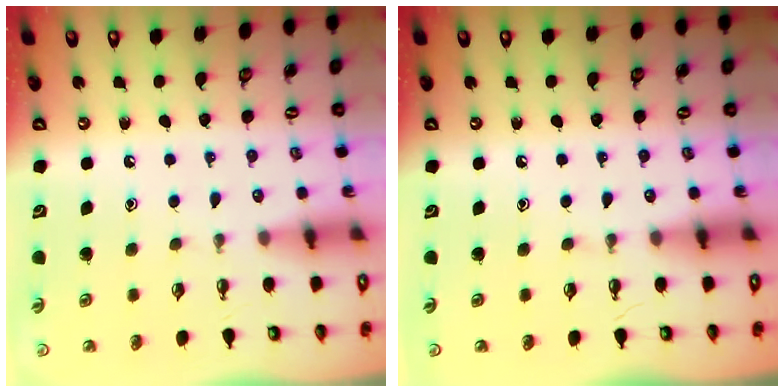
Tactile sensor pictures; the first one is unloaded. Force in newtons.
{"total": 0.0}